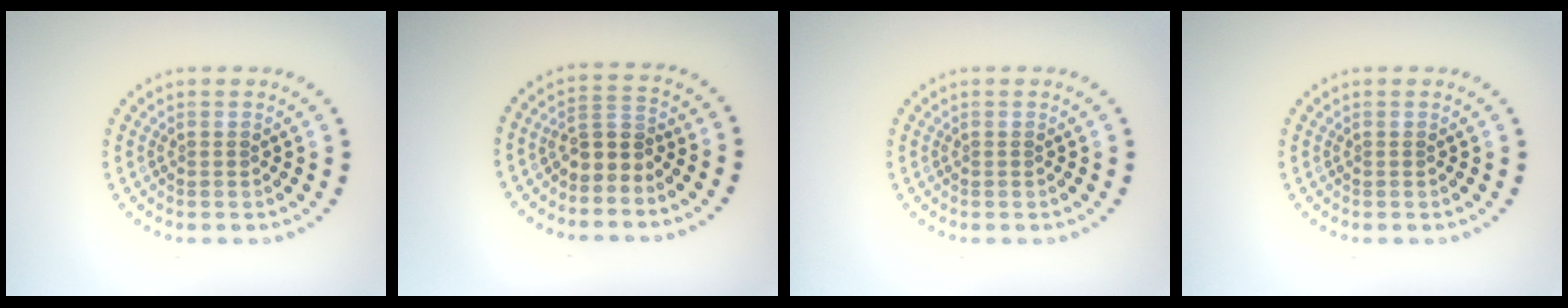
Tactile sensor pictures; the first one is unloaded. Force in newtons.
{"total": 2.5, "press": 2.1, "slide": 1.3}
{"total": 0.0}
{"total": 0.0}